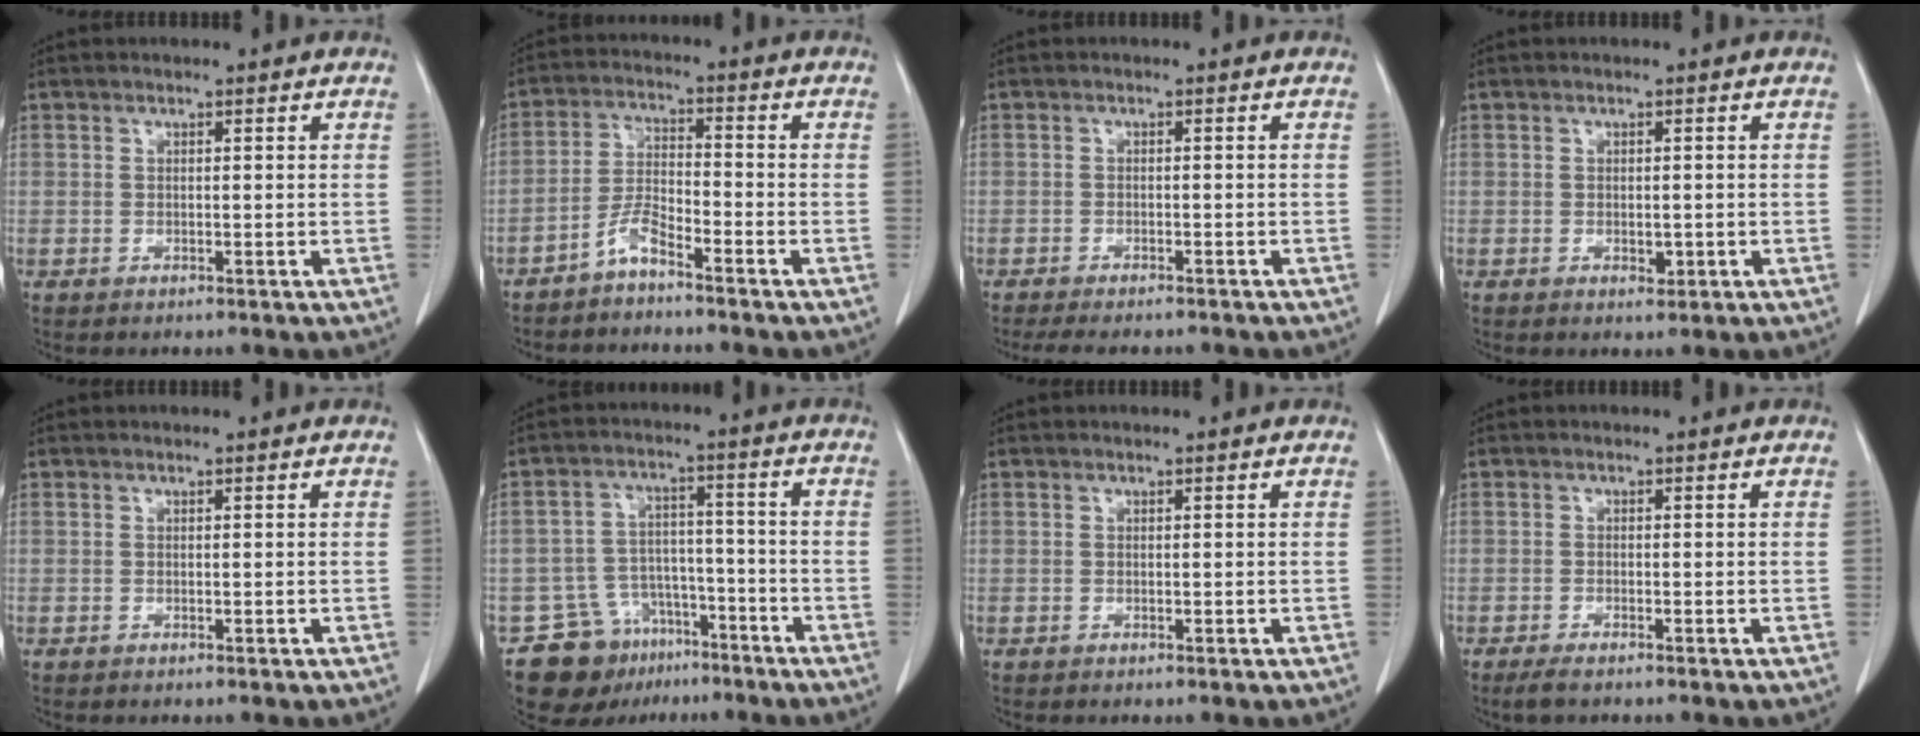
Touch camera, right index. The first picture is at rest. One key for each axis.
{"total": 4.0, "fx": -3.3, "fy": 0.2, "fz": 2.3, "tx": -0.046, "ty": -0.006, "tz": -0.072}
{"total": 3.7, "fx": -3.4, "fy": -0.1, "fz": 1.4, "tx": -0.012, "ty": -0.009, "tz": -0.055}
{"total": 1.6, "fx": -0.2, "fy": 0.8, "fz": 1.3, "tx": -0.016, "ty": -0.002, "tz": -0.001}
{"total": 0.0}
{"total": 9.3, "fx": -6.1, "fy": 6.6, "fz": 2.5, "tx": -0.038, "ty": 0.030, "tz": -0.093}
{"total": 0.0}
{"total": 1.9, "fx": -1.0, "fy": 0.3, "fz": 1.6, "tx": -0.030, "ty": -0.004, "tz": -0.020}